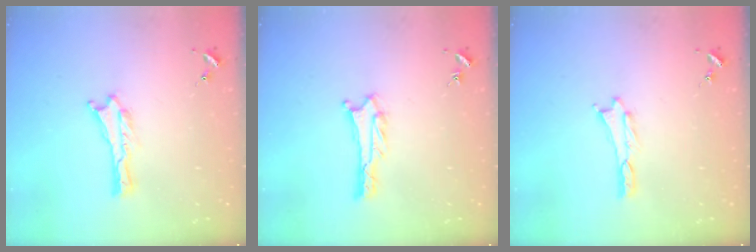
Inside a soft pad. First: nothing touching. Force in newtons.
{"total": 1.9, "press": 1.9, "slide": 0.2}
{"total": 0.0}